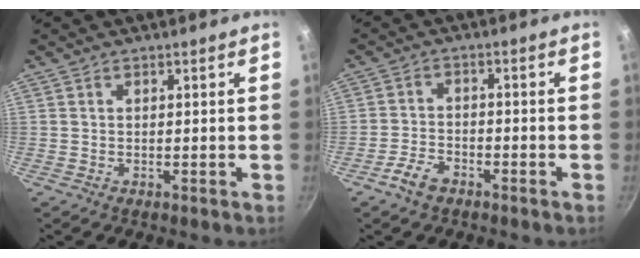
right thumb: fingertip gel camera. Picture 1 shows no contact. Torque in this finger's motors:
{"motor_torque": [0.77, 0.12, 0.38, -0.18, -0.01]}